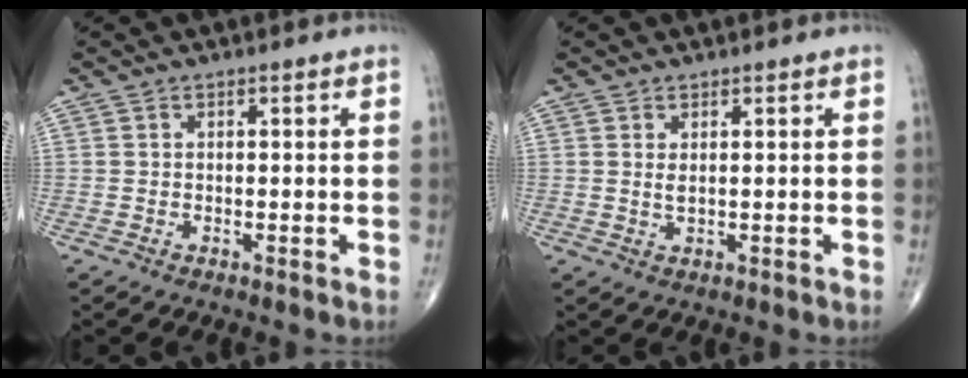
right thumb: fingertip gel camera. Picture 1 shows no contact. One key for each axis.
{"total": 3.6, "fx": 1.0, "fy": 1.3, "fz": 3.2, "tx": -0.063, "ty": -0.016, "tz": 0.027}